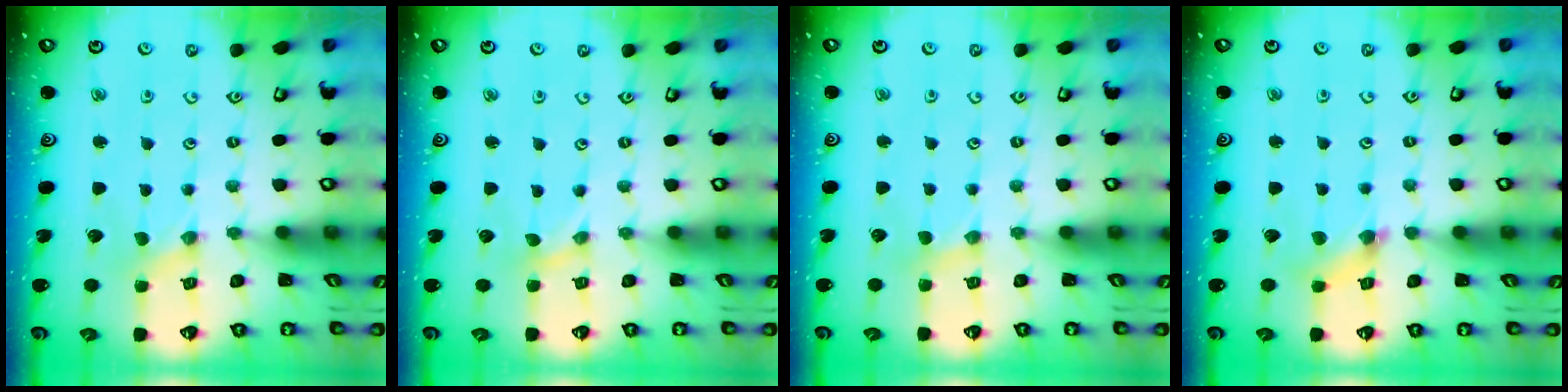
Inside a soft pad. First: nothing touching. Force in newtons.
{"total": 0.0}
{"total": 2.6, "press": 2.6, "slide": 0.4}
{"total": 3.7, "press": 3.7, "slide": 0.4}